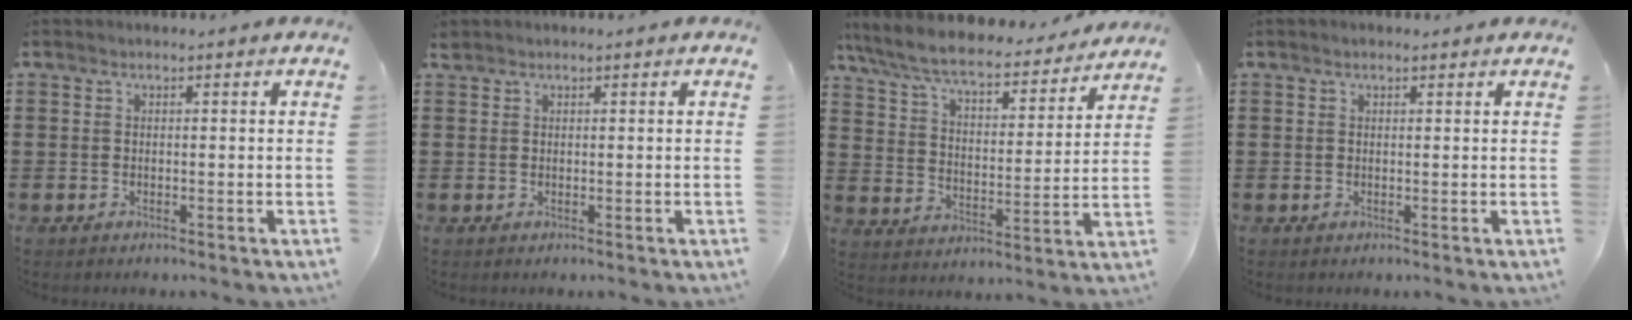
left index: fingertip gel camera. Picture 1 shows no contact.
{"total": 0.8, "force": [0.7, 0.3, 0.1], "torque": [-0.006, 0.002, 0.014]}
{"total": 7.9, "force": [7.0, 1.1, 3.5], "torque": [-0.098, -0.041, 0.119]}
{"total": 0.6, "force": [0.4, 0.2, 0.3], "torque": [-0.007, 0.002, 0.008]}